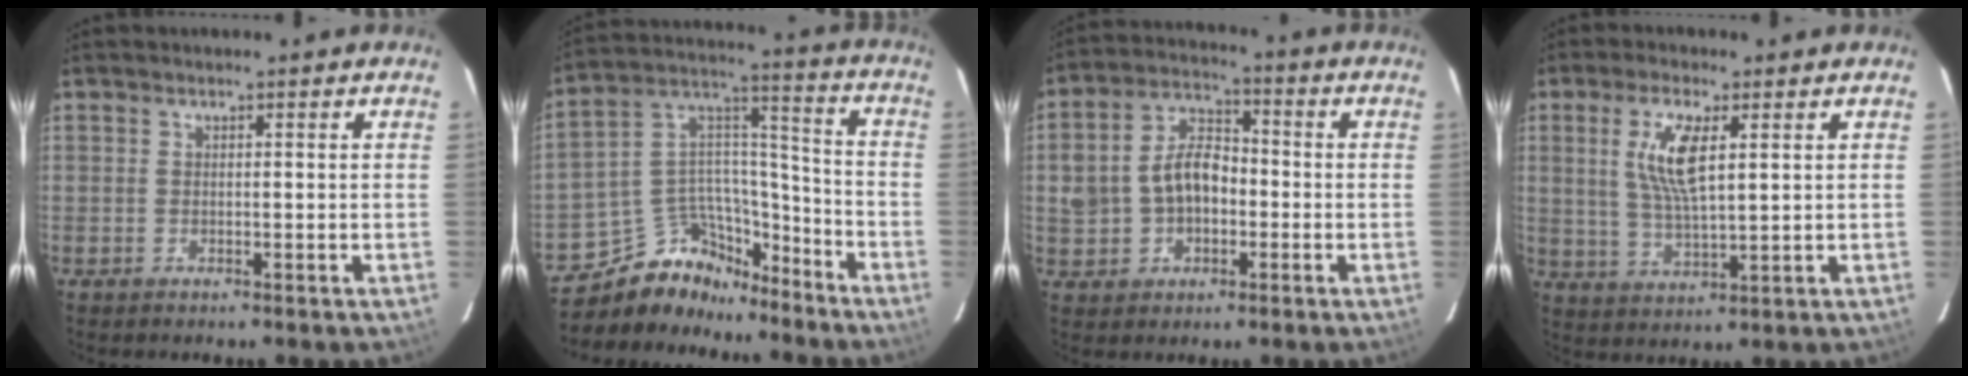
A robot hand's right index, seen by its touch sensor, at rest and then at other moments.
{"total": 16.2, "force": [-12.8, 8.5, 5.0], "torque": [-0.107, 0.073, -0.208]}
{"total": 10.3, "force": [-1.3, 7.5, 6.9], "torque": [-0.145, 0.024, -0.014]}
{"total": 8.7, "force": [2.6, 2.5, 7.8], "torque": [-0.154, 0.000, 0.056]}